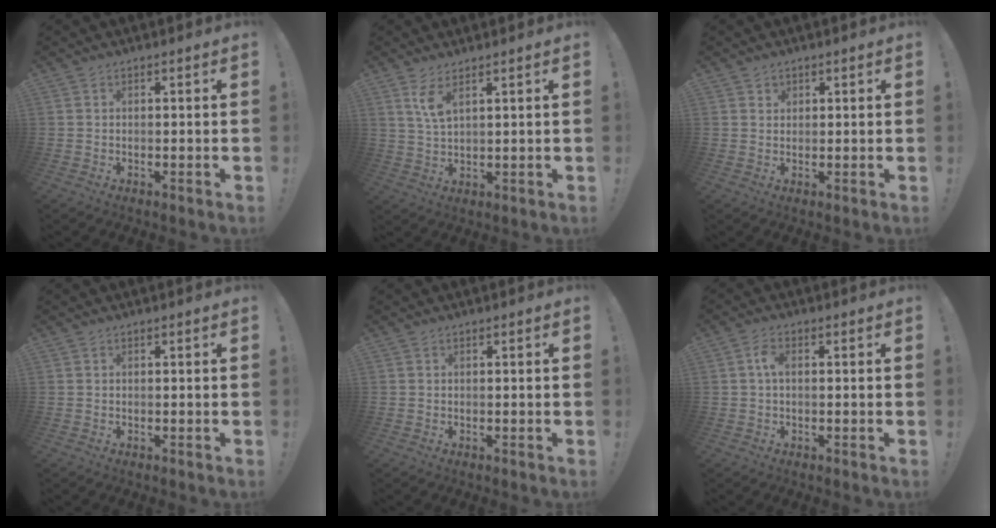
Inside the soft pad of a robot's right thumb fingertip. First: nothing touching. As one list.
[{"total": 5.1, "force": [3.1, 1.4, 3.8], "torque": [-0.065, -0.018, 0.052]}, {"total": 1.6, "force": [1.2, 1.1, 0.1], "torque": [0.013, -0.010, 0.018]}, {"total": 0.0}, {"total": 0.0}, {"total": 3.5, "force": [0.3, 1.8, 2.9], "torque": [-0.047, 0.008, 0.003]}]